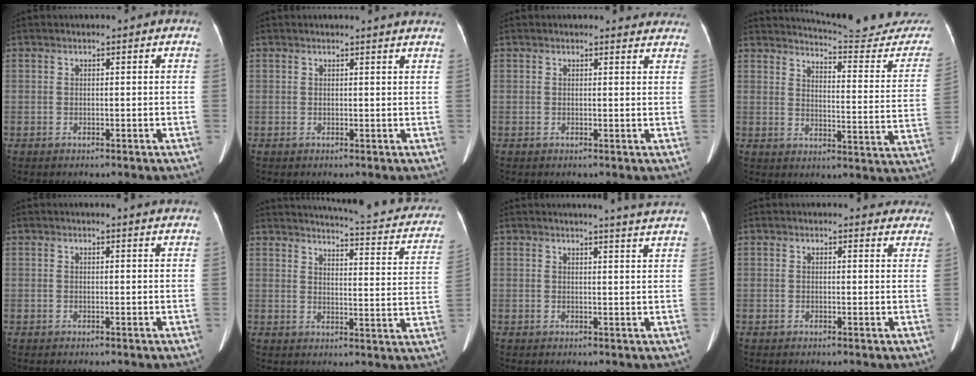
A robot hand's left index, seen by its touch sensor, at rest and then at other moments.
{"total": 3.1, "force": [2.9, -0.3, 0.9], "torque": [-0.014, -0.002, 0.024]}
{"total": 4.2, "force": [4.1, 1.0, 0.4], "torque": [0.002, -0.008, 0.025]}
{"total": 20.6, "force": [20.2, 0.8, 4.2], "torque": [-0.053, -0.124, 0.230]}
{"total": 3.1, "force": [3.0, -0.2, 0.8], "torque": [-0.014, -0.003, 0.023]}
{"total": 18.5, "force": [15.9, 3.8, 8.8], "torque": [-0.104, -0.023, 0.171]}
{"total": 7.3, "force": [6.9, -1.4, 2.1], "torque": [-0.030, -0.024, 0.064]}
{"total": 6.8, "force": [6.5, 1.8, 0.8], "torque": [0.022, -0.011, 0.041]}